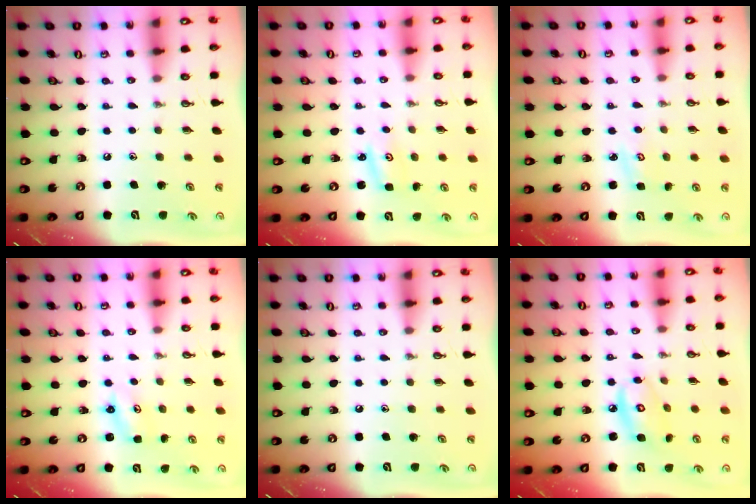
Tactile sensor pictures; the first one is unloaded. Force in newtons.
{"total": 2.9, "press": 2.9, "slide": 0.3}
{"total": 2.8, "press": 2.8, "slide": 0.2}
{"total": 2.4, "press": 2.4, "slide": 0.2}
{"total": 0.0}
{"total": 8.5, "press": 8.5, "slide": 0.5}